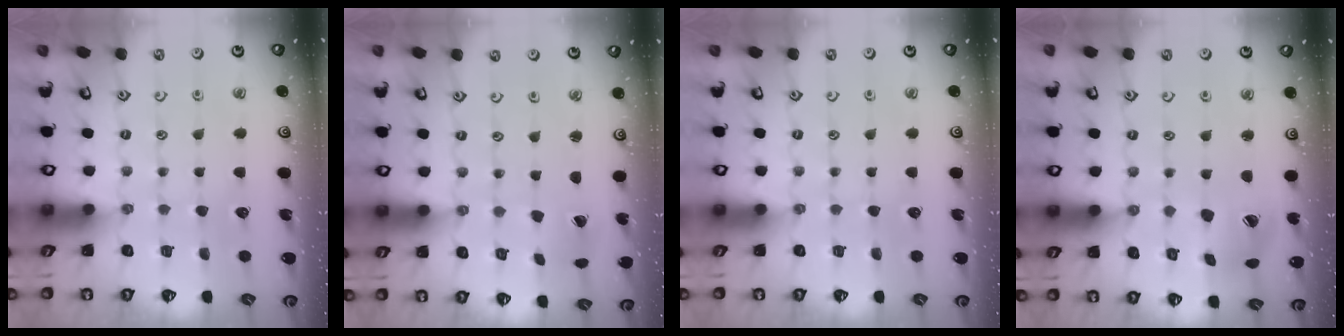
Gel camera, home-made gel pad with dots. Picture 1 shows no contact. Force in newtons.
{"total": 1.6, "press": 1.5, "slide": 0.3}
{"total": 0.0}
{"total": 9.3, "press": 9.2, "slide": 1.2}